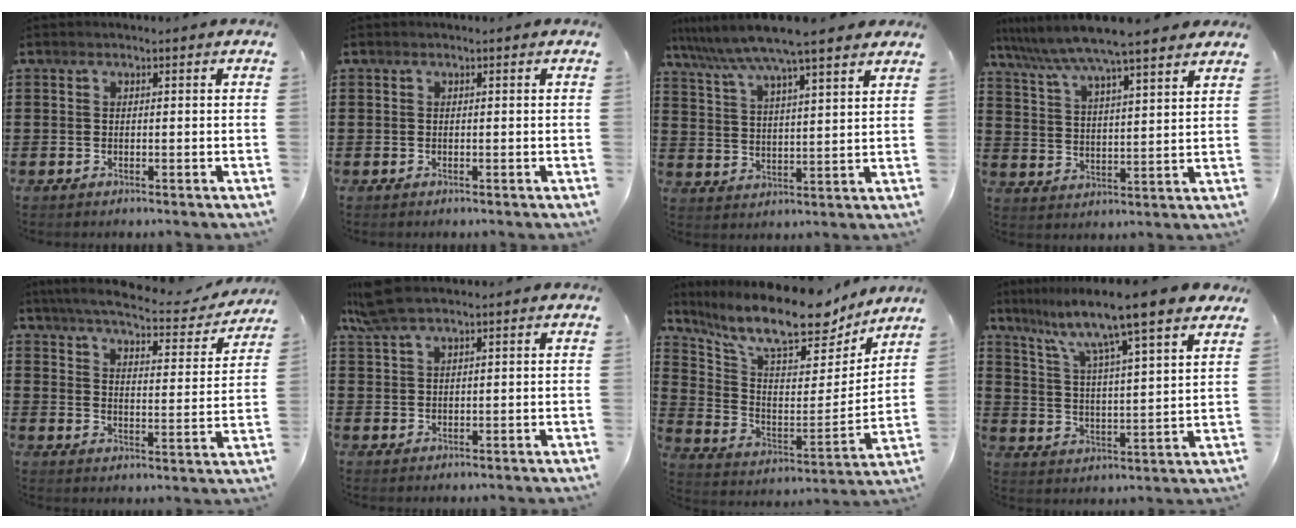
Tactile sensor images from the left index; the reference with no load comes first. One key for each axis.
{"total": 0.0}
{"total": 7.3, "fx": 6.4, "fy": -0.1, "fz": 3.5, "tx": -0.093, "ty": -0.029, "tz": 0.107}
{"total": 6.6, "fx": 5.9, "fy": -0.1, "fz": 3.0, "tx": -0.082, "ty": -0.030, "tz": 0.098}
{"total": 5.8, "fx": 5.2, "fy": 0.3, "fz": 2.4, "tx": -0.072, "ty": -0.031, "tz": 0.085}
{"total": 5.2, "fx": 3.9, "fy": 1.0, "fz": 3.3, "tx": -0.081, "ty": -0.003, "tz": 0.070}
{"total": 12.8, "fx": 10.7, "fy": 2.7, "fz": 6.4, "tx": -0.152, "ty": -0.074, "tz": 0.183}
{"total": 9.4, "fx": 7.7, "fy": -0.4, "fz": 5.3, "tx": -0.124, "ty": -0.055, "tz": 0.120}